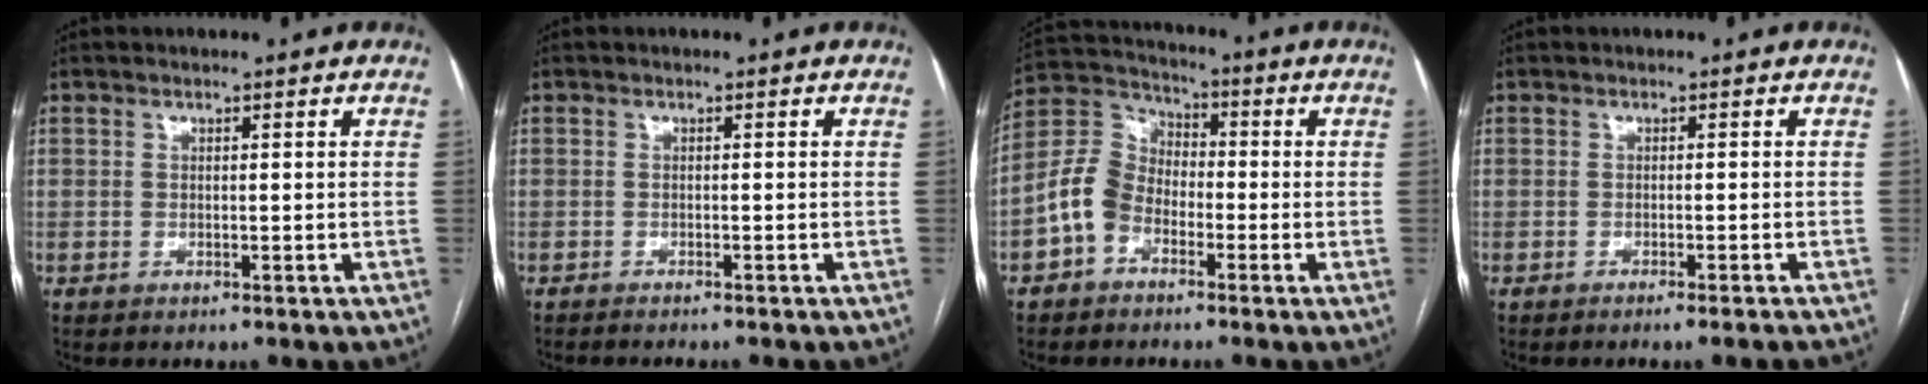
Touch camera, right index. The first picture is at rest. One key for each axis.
{"total": 3.0, "fx": -2.6, "fy": 0.0, "fz": 1.5, "tx": -0.015, "ty": -0.001, "tz": -0.034}
{"total": 7.9, "fx": -3.3, "fy": 6.0, "fz": 4.1, "tx": -0.105, "ty": 0.031, "tz": -0.071}
{"total": 3.6, "fx": -3.2, "fy": -0.5, "fz": 1.7, "tx": -0.013, "ty": 0.000, "tz": -0.044}